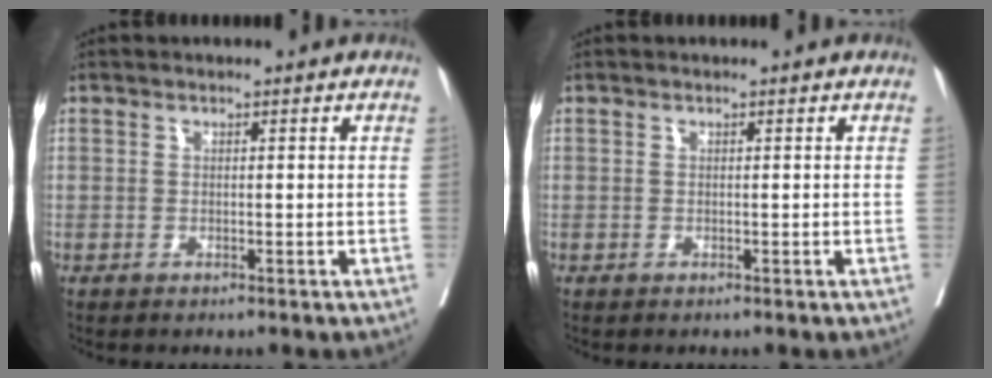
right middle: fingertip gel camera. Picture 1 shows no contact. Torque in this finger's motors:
{"motor_torque": [0.00, 0.00, 0.00, 0.00]}